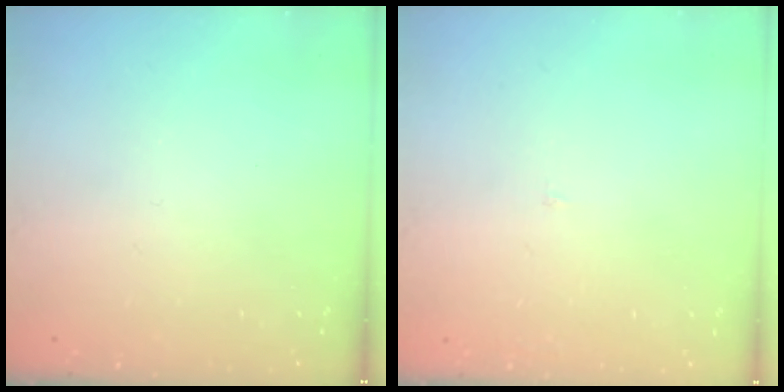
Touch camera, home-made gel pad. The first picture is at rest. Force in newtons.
{"total": 2.0, "press": 2.0, "slide": 0.1}